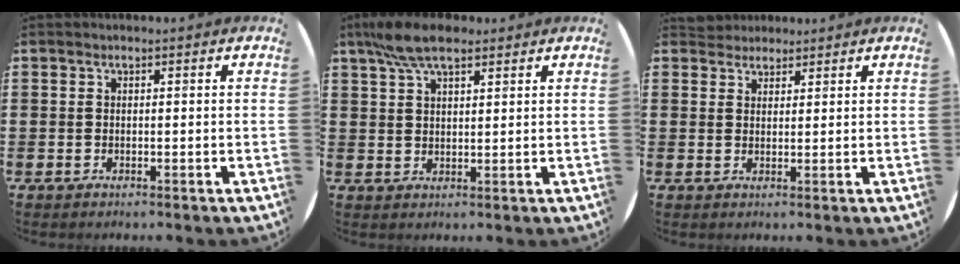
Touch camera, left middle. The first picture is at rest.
{"total": 6.3, "force": [4.8, 2.2, 3.5], "torque": [-0.081, 0.000, 0.089]}
{"total": 2.2, "force": [2.1, 0.7, -0.3], "torque": [0.001, 0.002, 0.042]}